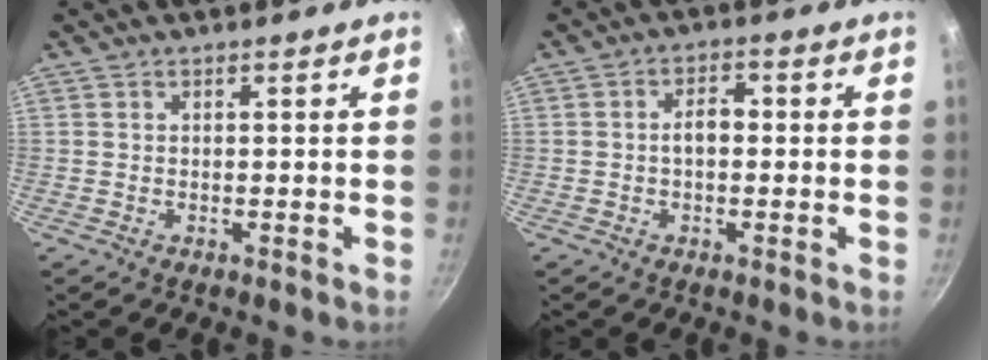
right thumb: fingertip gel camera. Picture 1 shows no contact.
{"total": 3.7, "force": [-0.2, 2.2, 2.9], "torque": [-0.037, 0.015, -0.007]}